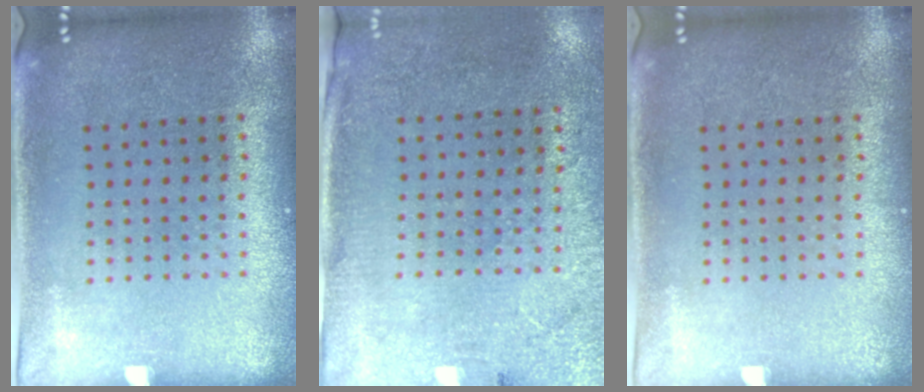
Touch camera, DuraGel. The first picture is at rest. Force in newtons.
{"total": 2.6, "press": 2.2, "slide": 1.4}
{"total": 0.0}